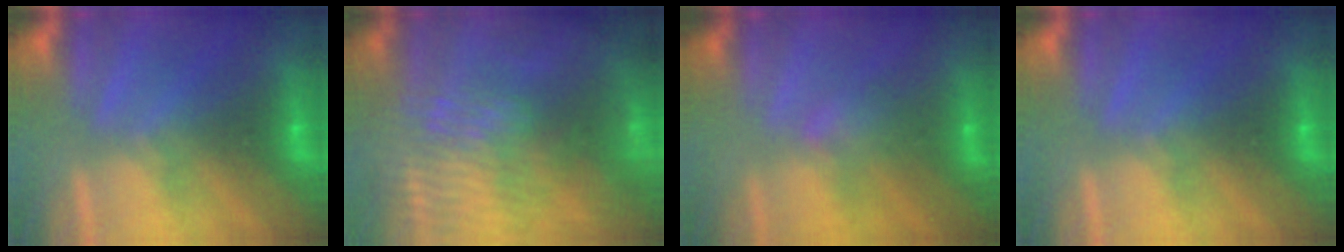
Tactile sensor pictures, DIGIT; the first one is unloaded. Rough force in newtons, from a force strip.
{"total": 7.4}
{"total": 2.7}
{"total": 0.0}